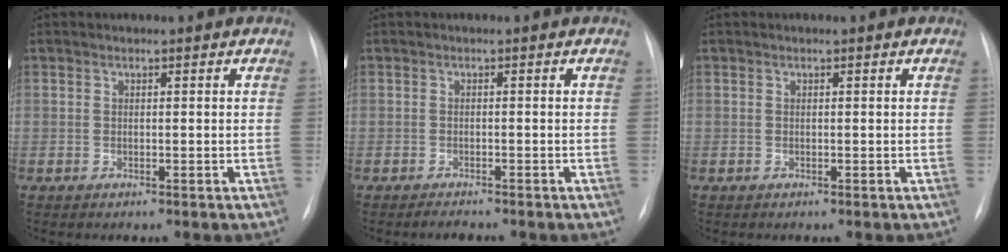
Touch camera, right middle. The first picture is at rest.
{"total": 1.4, "force": [-1.3, 0.3, 0.4], "torque": [-0.014, -0.005, -0.017]}
{"total": 0.0}